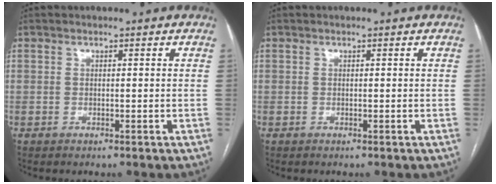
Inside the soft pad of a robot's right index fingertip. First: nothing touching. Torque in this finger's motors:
{"motor_torque": [0.00, 0.00, 0.01, 0.00]}